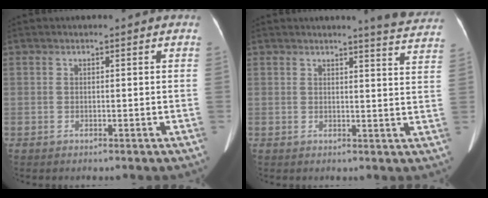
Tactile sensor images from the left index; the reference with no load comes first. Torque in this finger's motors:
{"motor_torque": [-0.65, -0.66, -0.13, -0.01]}